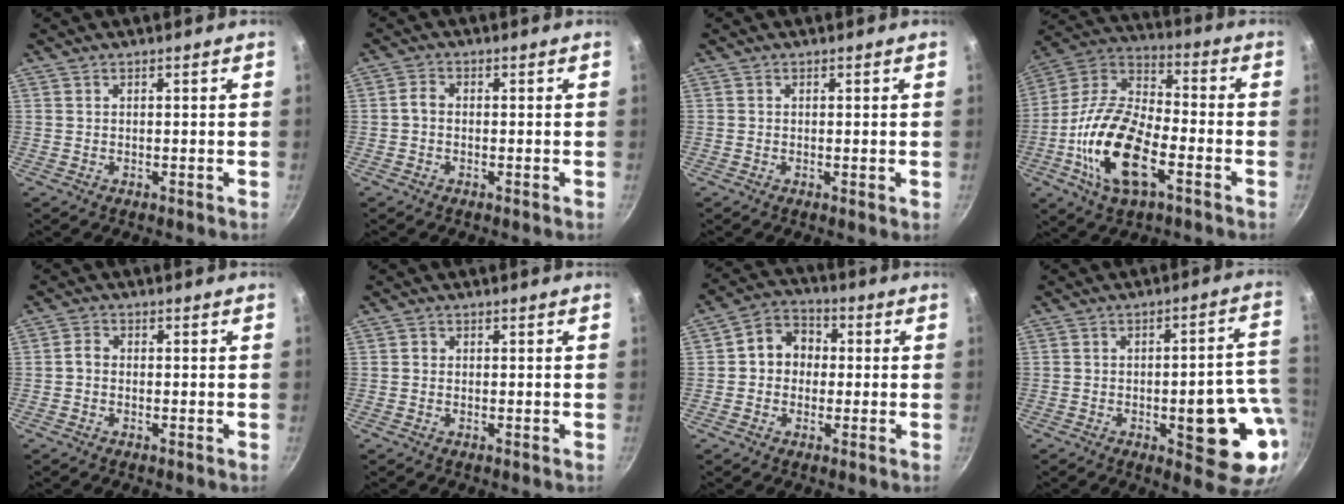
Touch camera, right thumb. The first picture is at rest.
{"total": 2.0, "force": [-0.4, 1.3, 1.5], "torque": [-0.034, 0.012, -0.015]}
{"total": 0.7, "force": [-0.1, 0.1, 0.7], "torque": [-0.012, -0.002, -0.003]}
{"total": 20.0, "force": [-6.7, 9.7, 16.2], "torque": [-0.304, 0.034, -0.144]}
{"total": 1.9, "force": [-0.4, 1.4, 1.2], "torque": [-0.025, 0.012, -0.015]}
{"total": 0.6, "force": [0.0, 0.6, 0.3], "torque": [-0.006, 0.004, -0.004]}
{"total": 8.2, "force": [0.3, 7.0, 4.2], "torque": [-0.031, 0.022, -0.014]}
{"total": 17.1, "force": [-4.2, 6.2, 15.4], "torque": [-0.141, 0.027, -0.053]}